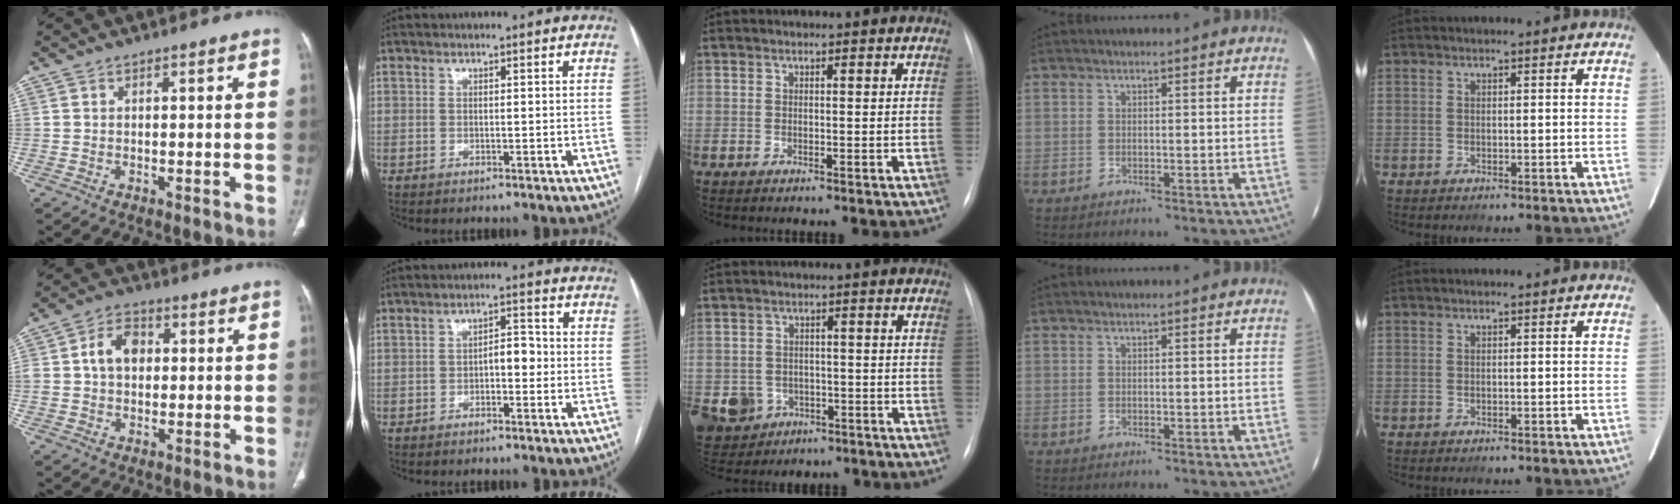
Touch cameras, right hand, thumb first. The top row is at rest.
{"thumb": {"total": 7.2, "force": [0.9, 5.2, 4.9], "torque": [-0.069, 0.014, 0.013]}, "index": {"total": 3.7, "force": [-0.7, 1.7, 3.2], "torque": [-0.045, 0.014, -0.013]}, "middle": {"total": 9.2, "force": [-4.1, 7.8, 2.4], "torque": [-0.068, 0.008, -0.050]}}